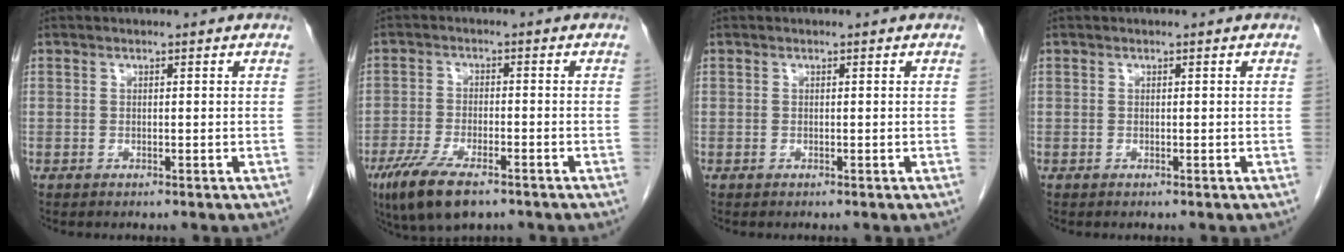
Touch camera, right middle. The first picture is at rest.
{"total": 9.1, "force": [-6.0, 2.8, 6.3], "torque": [-0.118, -0.018, -0.100]}
{"total": 0.0}
{"total": 0.0}